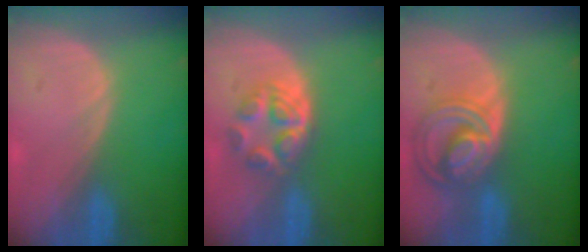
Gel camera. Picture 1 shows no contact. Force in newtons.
{"total": 6.3, "press": 5.3, "slide": 3.4}
{"total": 8.7, "press": 7.5, "slide": 4.4}